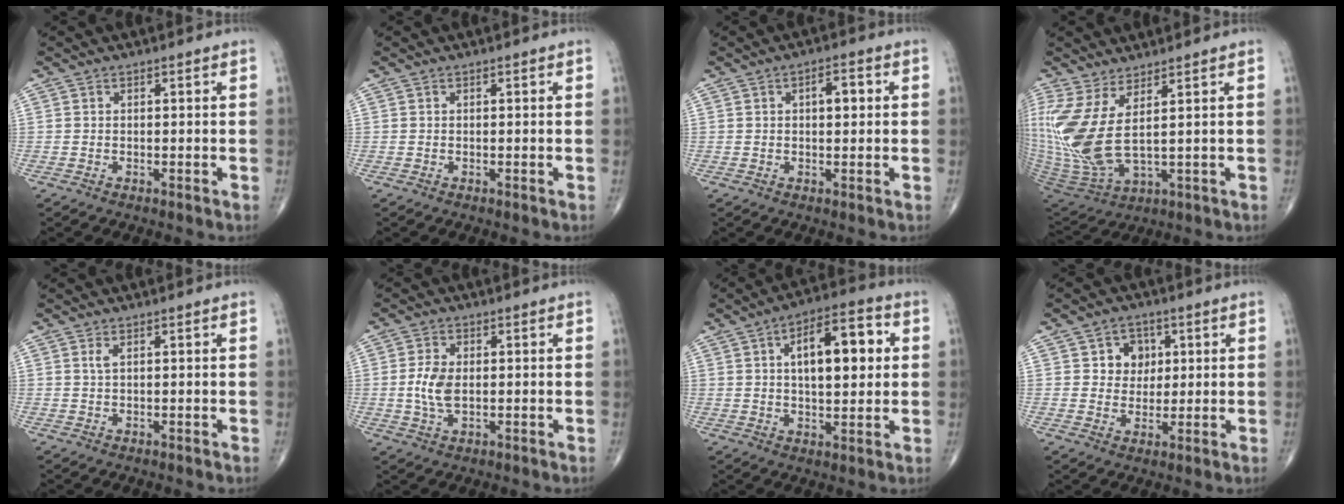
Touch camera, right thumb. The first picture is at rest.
{"total": 0.0}
{"total": 4.0, "force": [0.9, 1.7, 3.4], "torque": [-0.045, 0.005, 0.011]}
{"total": 13.9, "force": [3.3, 4.5, 12.8], "torque": [-0.314, -0.032, 0.083]}
{"total": 0.9, "force": [0.4, 0.2, 0.8], "torque": [-0.023, 0.004, 0.010]}
{"total": 5.5, "force": [0.0, 3.1, 4.6], "torque": [-0.103, -0.001, 0.000]}
{"total": 13.9, "force": [3.0, 6.1, 12.1], "torque": [-0.159, 0.009, 0.042]}
{"total": 5.6, "force": [1.7, 4.8, 2.3], "torque": [-0.003, -0.002, 0.024]}